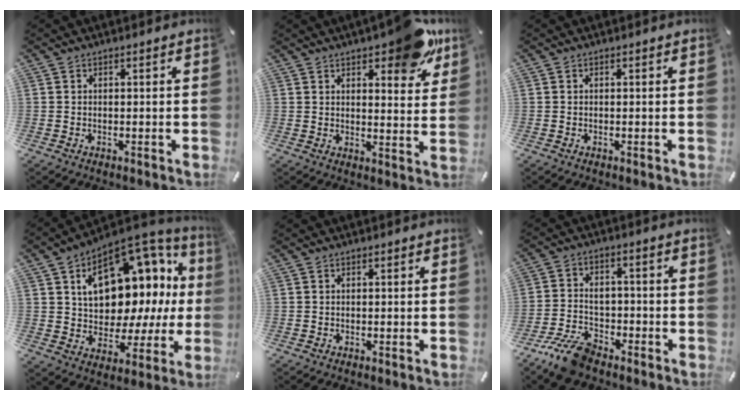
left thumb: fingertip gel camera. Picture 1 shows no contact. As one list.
[{"total": 12.0, "force": [8.6, 4.4, 7.0], "torque": [-0.077, -0.056, 0.145]}, {"total": 0.0}, {"total": 17.1, "force": [7.1, 11.5, 10.5], "torque": [-0.143, -0.060, 0.124]}, {"total": 0.0}, {"total": 9.6, "force": [-6.0, 5.6, 5.0], "torque": [-0.105, 0.033, -0.111]}]